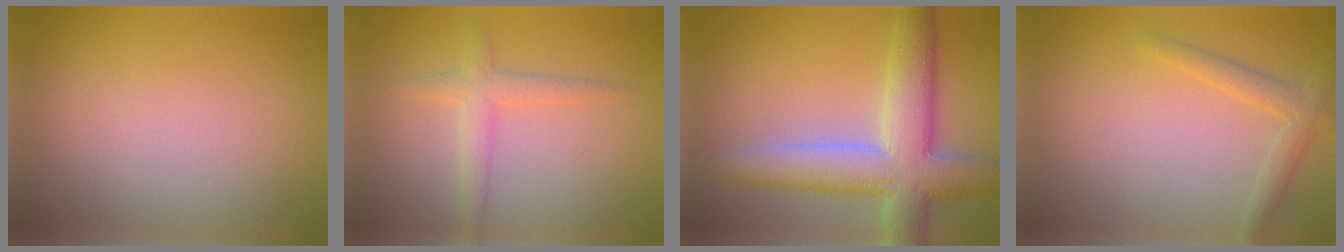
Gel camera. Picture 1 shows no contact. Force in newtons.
{"total": 2.2, "press": 2.2, "slide": 0.0}
{"total": 8.4, "press": 8.4, "slide": 0.8}
{"total": 2.1, "press": 2.1, "slide": 0.1}